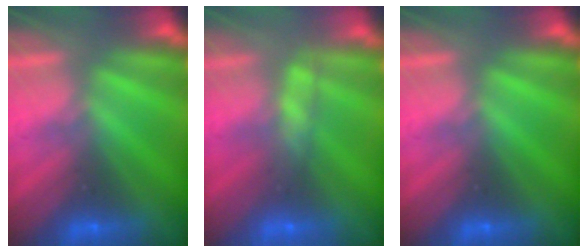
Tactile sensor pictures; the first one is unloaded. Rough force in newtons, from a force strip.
{"total": 2.6}
{"total": 0.0}